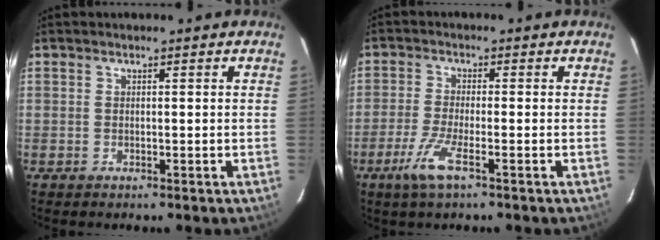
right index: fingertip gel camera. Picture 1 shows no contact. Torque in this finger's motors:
{"motor_torque": [0.23, -0.18, 0.12, 0.04]}